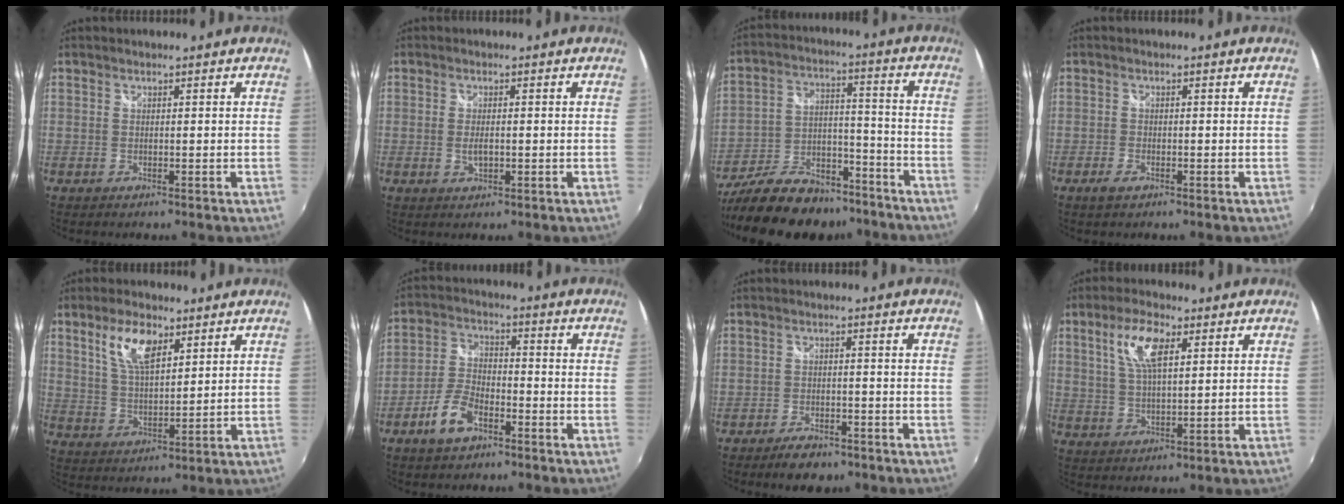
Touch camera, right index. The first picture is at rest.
{"total": 2.4, "force": [-0.4, 1.2, 2.0], "torque": [-0.037, -0.002, -0.006]}
{"total": 22.8, "force": [-18.0, 10.2, 9.7], "torque": [-0.202, 0.023, -0.261]}
{"total": 2.2, "force": [-1.4, 1.0, 1.3], "torque": [-0.031, -0.003, -0.026]}
{"total": 8.5, "force": [4.6, 3.7, 6.2], "torque": [-0.119, 0.009, 0.090]}
{"total": 8.0, "force": [-4.7, 3.9, 5.1], "torque": [-0.113, 0.007, -0.087]}
{"total": 5.9, "force": [-4.5, 2.6, 2.6], "torque": [-0.065, 0.005, -0.068]}
{"total": 8.2, "force": [3.4, 3.2, 6.7], "torque": [-0.131, 0.010, 0.065]}